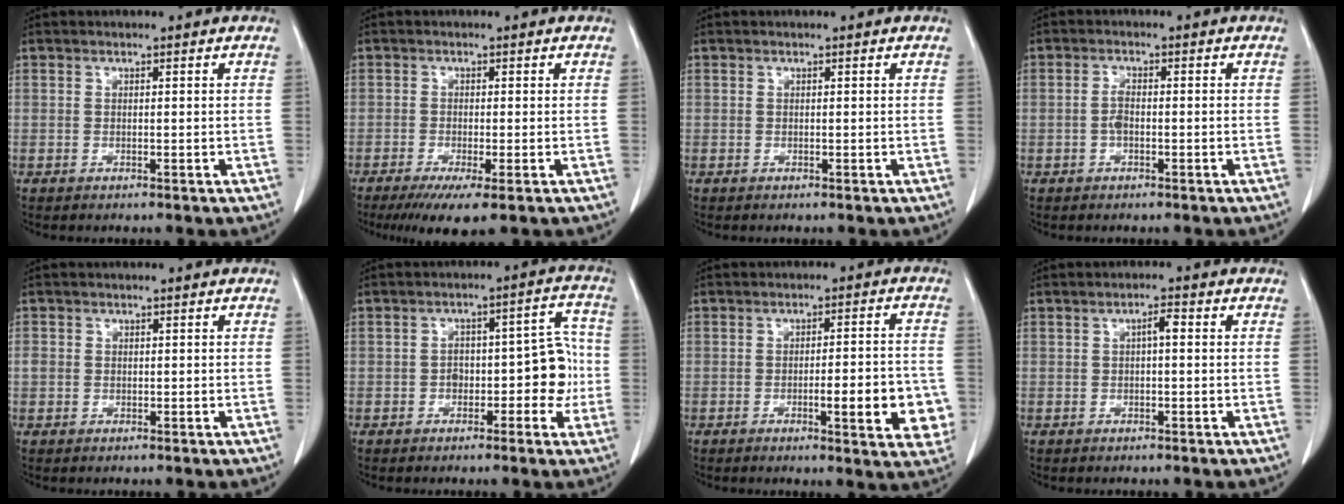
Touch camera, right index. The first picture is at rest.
{"total": 5.3, "force": [-3.1, 0.7, 4.3], "torque": [-0.069, -0.015, -0.049]}
{"total": 0.0}
{"total": 2.0, "force": [-0.5, 0.7, 1.7], "torque": [-0.037, 0.004, -0.010]}
{"total": 1.7, "force": [0.0, 1.6, 0.7], "torque": [-0.015, 0.011, 0.002]}
{"total": 7.8, "force": [-1.6, 3.7, 6.6], "torque": [-0.083, 0.043, -0.016]}
{"total": 9.7, "force": [-2.8, 2.0, 9.1], "torque": [-0.105, 0.005, -0.030]}
{"total": 1.9, "force": [0.2, 0.4, 1.8], "torque": [-0.031, 0.005, 0.003]}